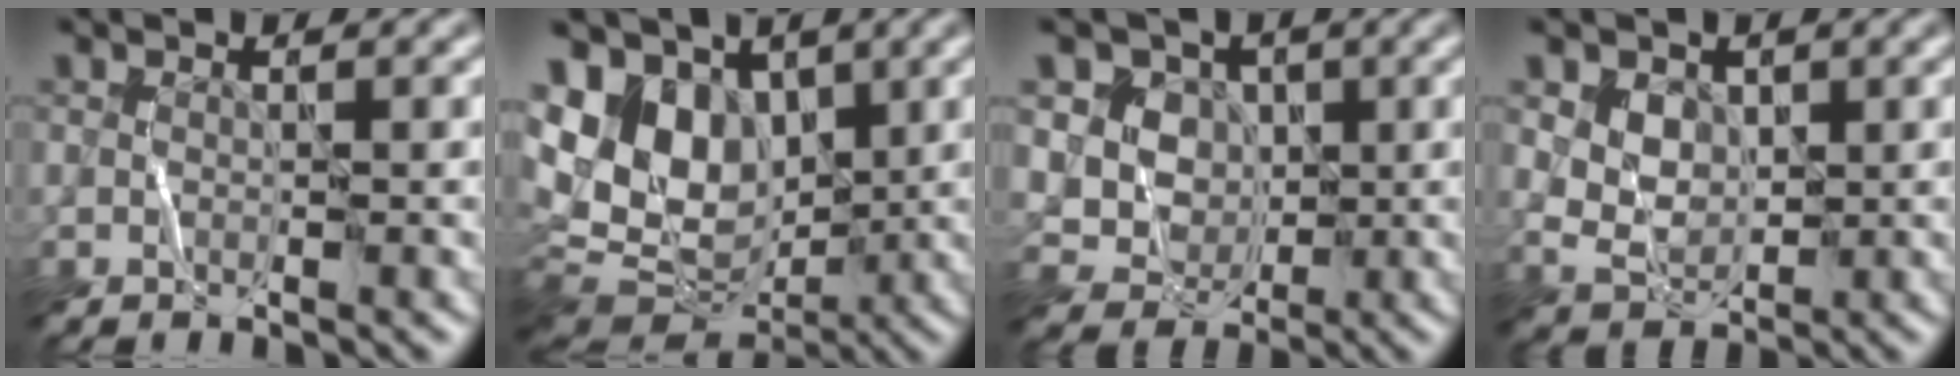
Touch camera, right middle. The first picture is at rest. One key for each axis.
{"total": 7.8, "fx": 2.9, "fy": 5.9, "fz": 4.2, "tx": -0.094, "ty": 0.001, "tz": 0.051}
{"total": 4.7, "fx": 1.9, "fy": 4.2, "fz": 1.1, "tx": -0.035, "ty": 0.013, "tz": 0.037}
{"total": 2.1, "fx": 1.0, "fy": 1.8, "fz": 0.6, "tx": -0.021, "ty": 0.001, "tz": 0.026}